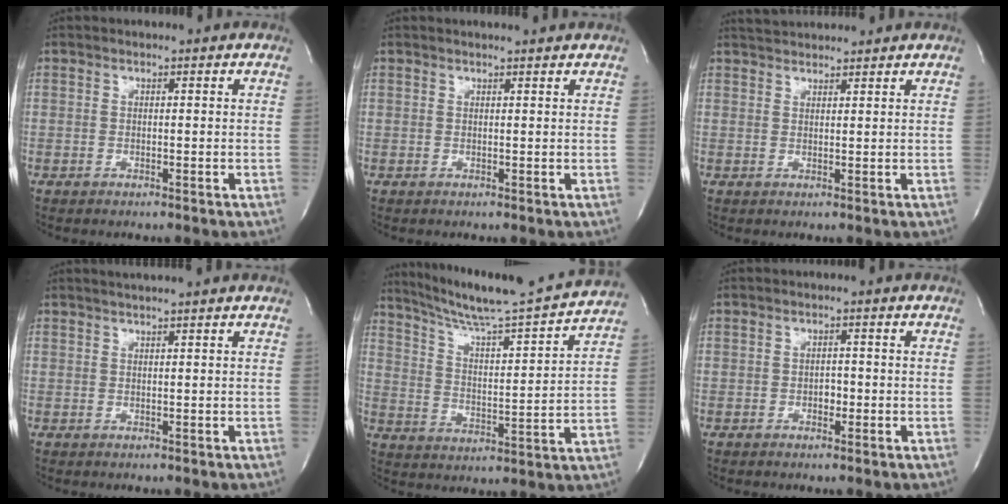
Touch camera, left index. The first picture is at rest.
{"total": 2.5, "force": [2.4, -0.2, 0.7], "torque": [-0.011, 0.005, 0.028]}
{"total": 4.8, "force": [4.7, 0.5, 0.9], "torque": [-0.021, 0.034, 0.077]}
{"total": 3.4, "force": [3.0, -0.6, 1.6], "torque": [-0.021, 0.016, 0.046]}
{"total": 17.1, "force": [15.9, -1.1, 6.3], "torque": [-0.111, -0.028, 0.240]}
{"total": 1.4, "force": [-0.5, 0.9, 1.0], "torque": [-0.015, 0.004, -0.007]}